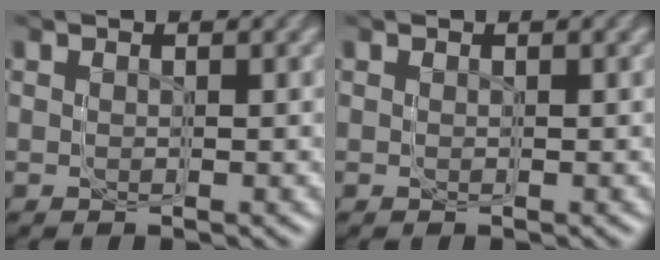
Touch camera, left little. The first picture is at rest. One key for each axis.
{"total": 0.0}